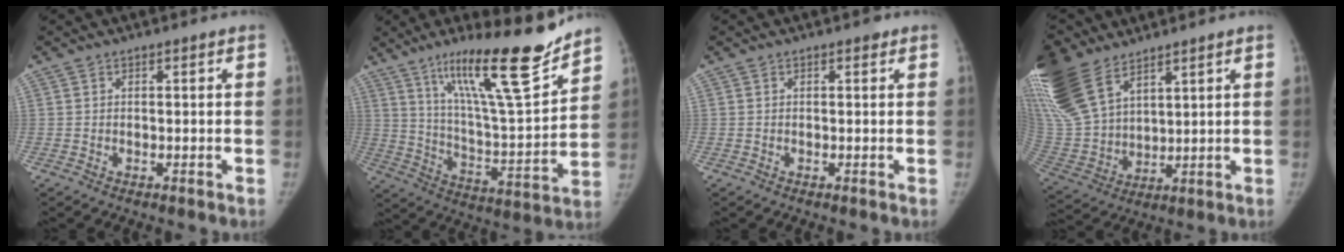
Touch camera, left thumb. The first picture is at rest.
{"total": 21.4, "force": [15.3, 3.0, 14.7], "torque": [-0.211, -0.086, 0.260]}
{"total": 0.7, "force": [0.5, 0.4, 0.4], "torque": [-0.002, -0.002, 0.003]}
{"total": 22.3, "force": [13.5, 12.0, 13.1], "torque": [-0.322, -0.017, 0.274]}